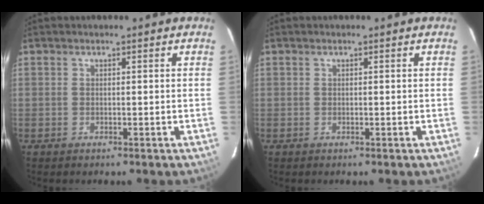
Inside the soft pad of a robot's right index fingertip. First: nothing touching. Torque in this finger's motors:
{"motor_torque": [0.05, -0.07, 0.01, -0.01]}